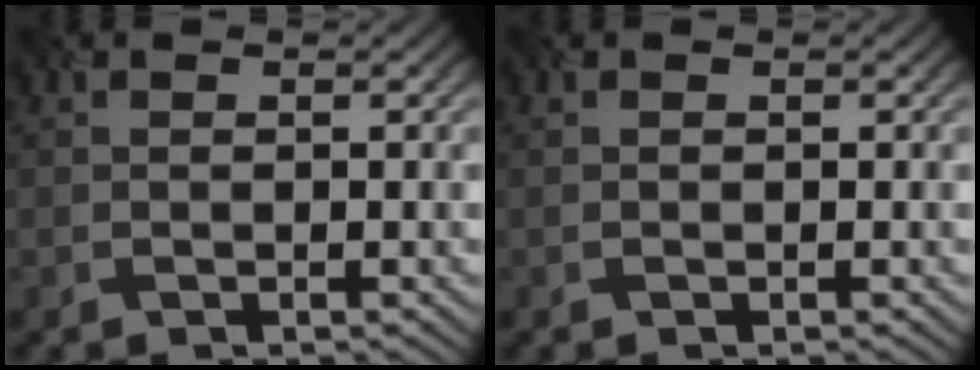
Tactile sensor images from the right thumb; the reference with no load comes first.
{"total": 0.0}